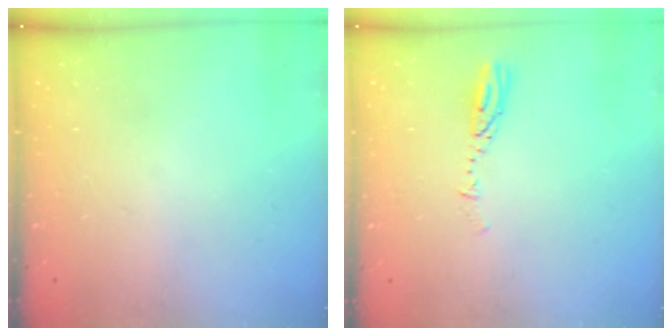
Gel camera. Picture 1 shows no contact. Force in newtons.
{"total": 3.6, "press": 3.5, "slide": 0.4}